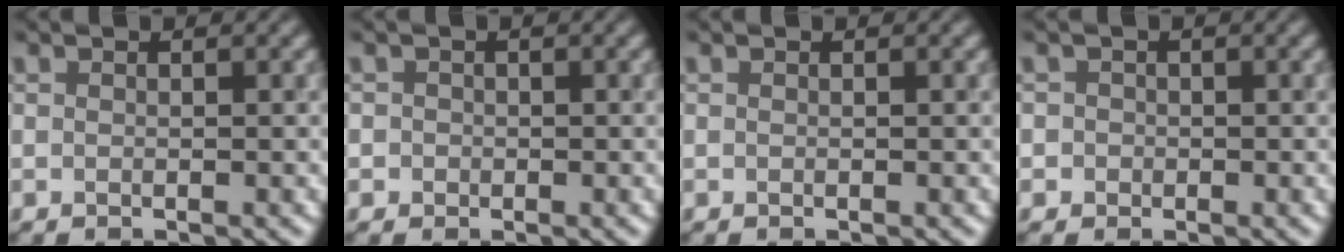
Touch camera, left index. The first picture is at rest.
{"total": 1.3, "force": [0.2, 1.2, 0.1], "torque": [0.020, 0.007, -0.010]}
{"total": 0.0}
{"total": 1.6, "force": [0.2, 1.6, 0.2], "torque": [0.019, 0.012, -0.017]}